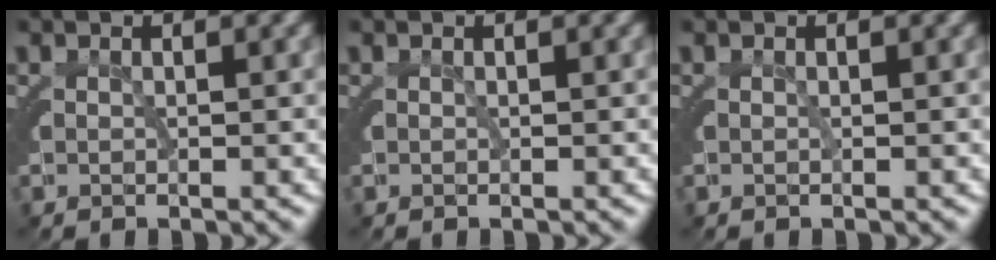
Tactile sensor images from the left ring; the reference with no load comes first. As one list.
[{"total": 0.0}, {"total": 0.0}]